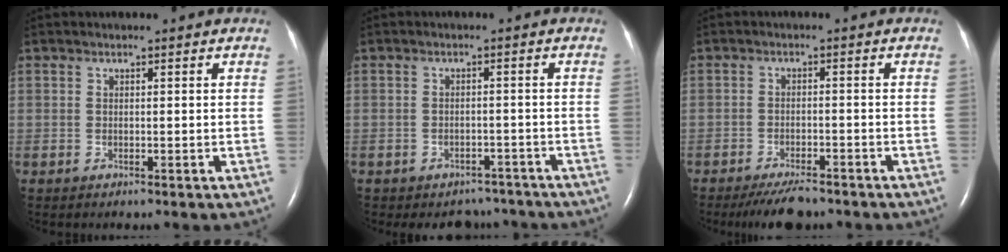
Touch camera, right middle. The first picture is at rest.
{"total": 4.8, "force": [-4.1, 2.4, 0.2], "torque": [-0.001, 0.015, -0.048]}
{"total": 5.6, "force": [-4.8, 1.3, 2.5], "torque": [-0.045, -0.011, -0.078]}